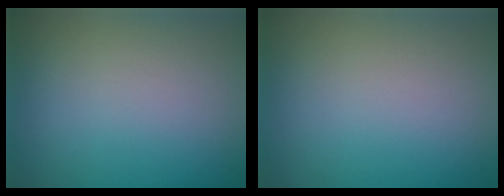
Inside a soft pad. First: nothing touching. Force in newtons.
{"total": 0.0}